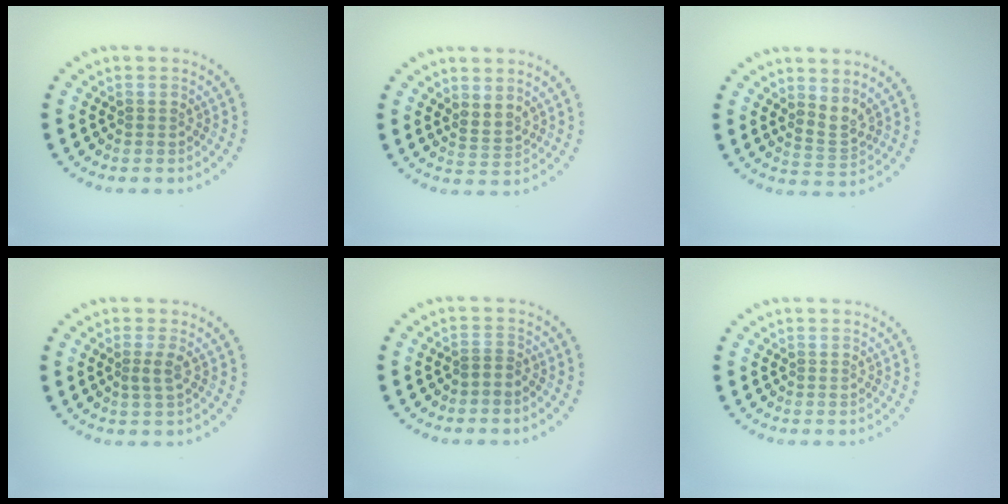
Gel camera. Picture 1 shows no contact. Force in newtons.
{"total": 1.8, "press": 1.3, "slide": 1.3}
{"total": 2.1, "press": 1.4, "slide": 1.6}
{"total": 1.3, "press": 1.0, "slide": 0.8}
{"total": 0.8, "press": 0.5, "slide": 0.6}
{"total": 0.0}